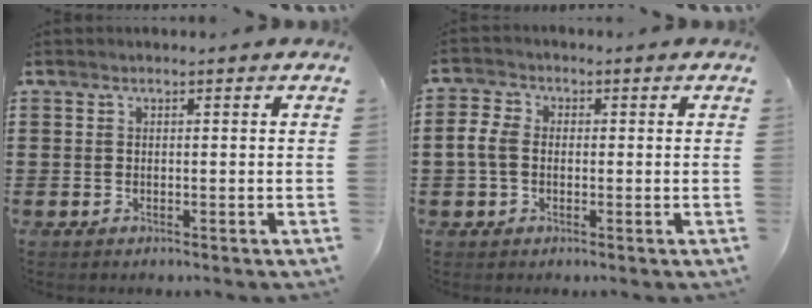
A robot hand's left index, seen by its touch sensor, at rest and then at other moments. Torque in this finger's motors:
{"motor_torque": [-0.07, 0.61, -0.02, 0.00]}